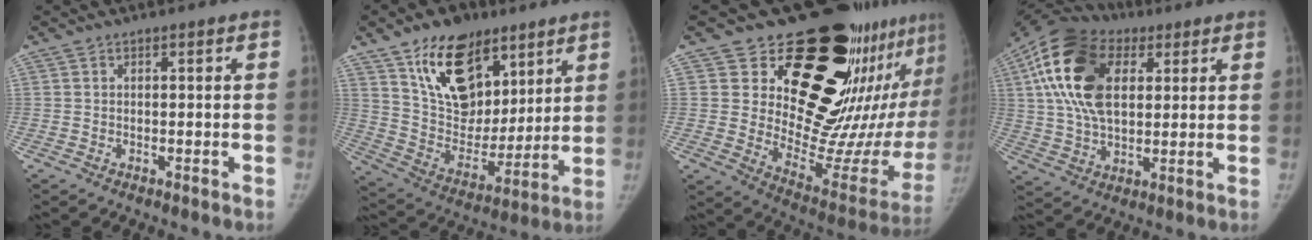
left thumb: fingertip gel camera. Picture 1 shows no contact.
{"total": 20.1, "force": [11.6, 12.6, 10.5], "torque": [-0.124, -0.055, 0.208]}
{"total": 30.0, "force": [18.0, 13.9, 19.6], "torque": [-0.243, -0.110, 0.260]}
{"total": 20.6, "force": [6.3, 12.6, 15.0], "torque": [-0.281, 0.005, 0.105]}